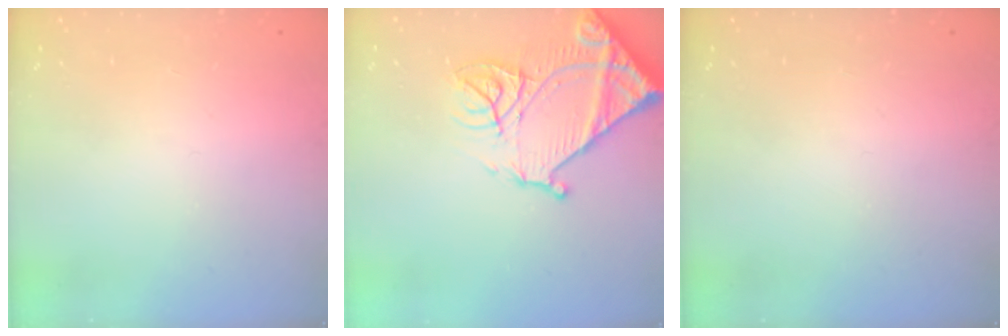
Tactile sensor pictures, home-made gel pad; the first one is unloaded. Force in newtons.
{"total": 17.7, "press": 17.6, "slide": 1.9}
{"total": 0.0}